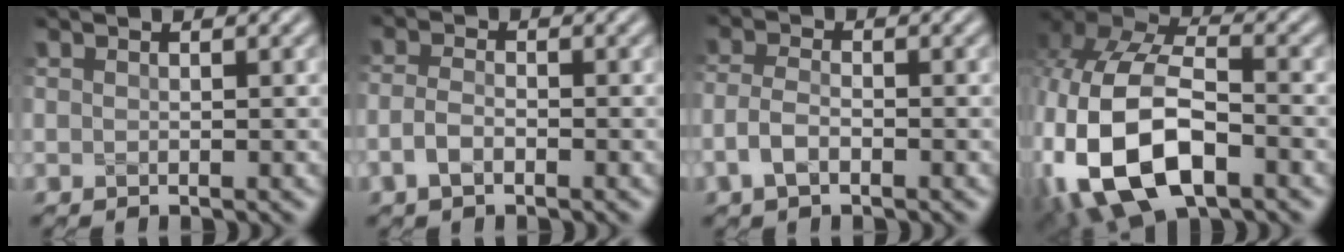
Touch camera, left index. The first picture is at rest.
{"total": 2.1, "force": [-1.0, 1.1, 1.4], "torque": [-0.030, 0.002, -0.027]}
{"total": 2.5, "force": [-1.2, 1.3, 1.8], "torque": [-0.038, 0.004, -0.032]}
{"total": 12.9, "force": [-3.8, 7.8, 9.5], "torque": [-0.221, -0.024, -0.063]}